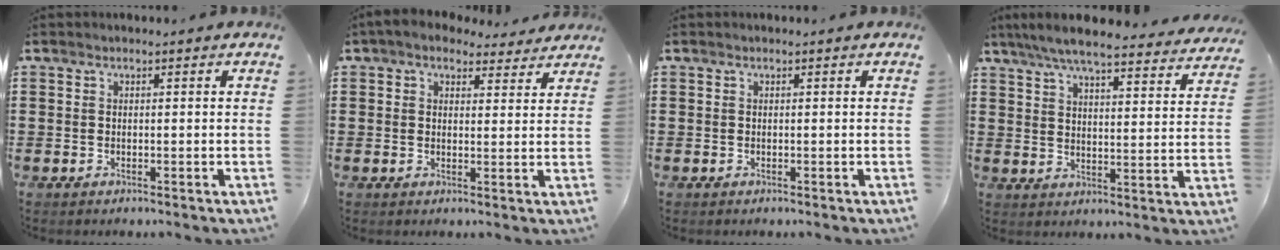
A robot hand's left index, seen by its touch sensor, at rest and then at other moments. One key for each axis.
{"total": 4.1, "fx": 3.5, "fy": 1.5, "fz": 1.4, "tx": -0.040, "ty": -0.009, "tz": 0.064}
{"total": 0.0}
{"total": 6.8, "fx": 6.1, "fy": 0.2, "fz": 3.0, "tx": -0.082, "ty": -0.032, "tz": 0.106}